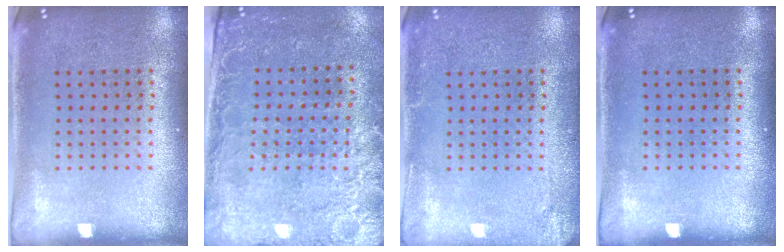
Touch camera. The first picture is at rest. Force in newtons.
{"total": 2.7, "press": 2.4, "slide": 1.2}
{"total": 2.0, "press": 1.9, "slide": 0.1}
{"total": 0.0}